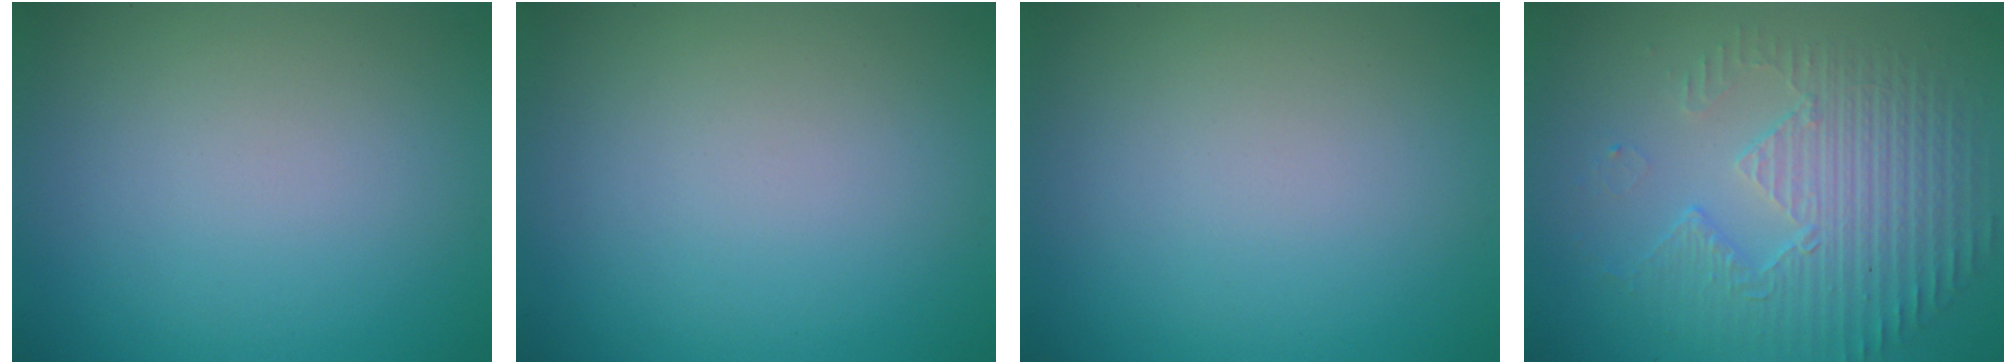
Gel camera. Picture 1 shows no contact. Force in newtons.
{"total": 0.0}
{"total": 0.0}
{"total": 5.4, "press": 3.7, "slide": 3.9}